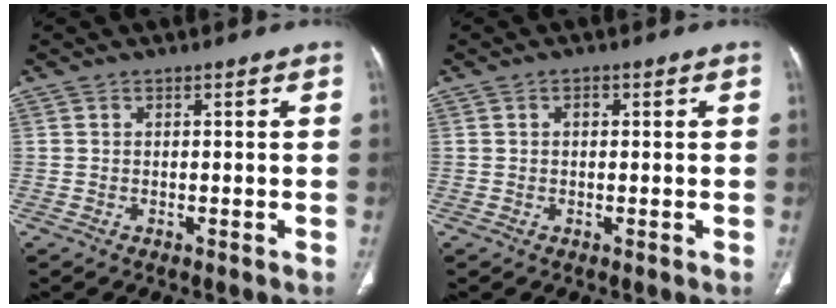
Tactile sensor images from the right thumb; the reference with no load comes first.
{"total": 1.1, "force": [0.4, 0.7, 0.8], "torque": [-0.010, 0.005, 0.005]}